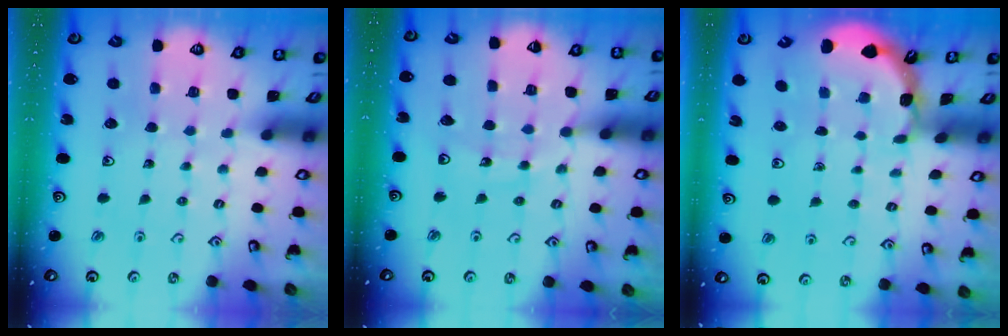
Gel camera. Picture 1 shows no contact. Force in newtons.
{"total": 10.3, "press": 10.3, "slide": 1.3}
{"total": 1.7, "press": 1.7, "slide": 0.1}